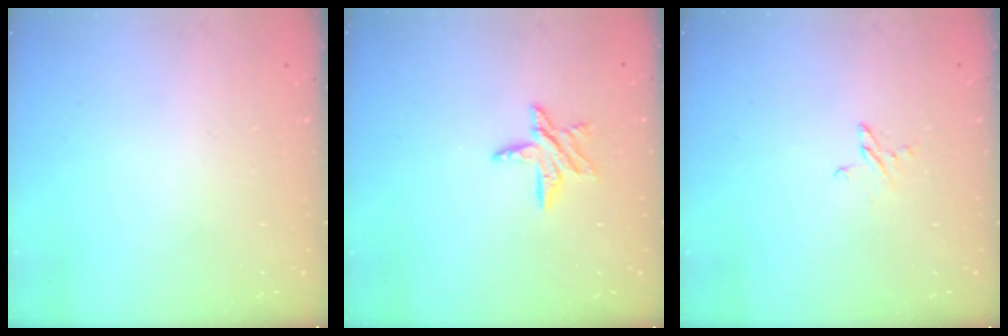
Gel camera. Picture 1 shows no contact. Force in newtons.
{"total": 7.0, "press": 7.0, "slide": 0.4}
{"total": 2.9, "press": 2.9, "slide": 0.3}